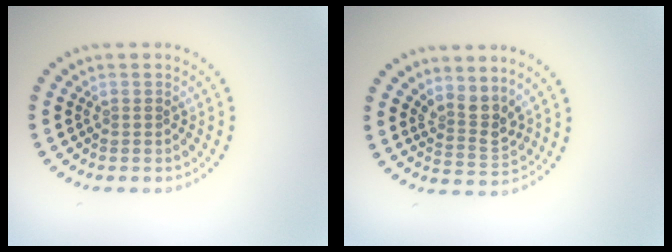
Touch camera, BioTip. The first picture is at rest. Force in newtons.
{"total": 2.8, "press": 2.0, "slide": 1.9}